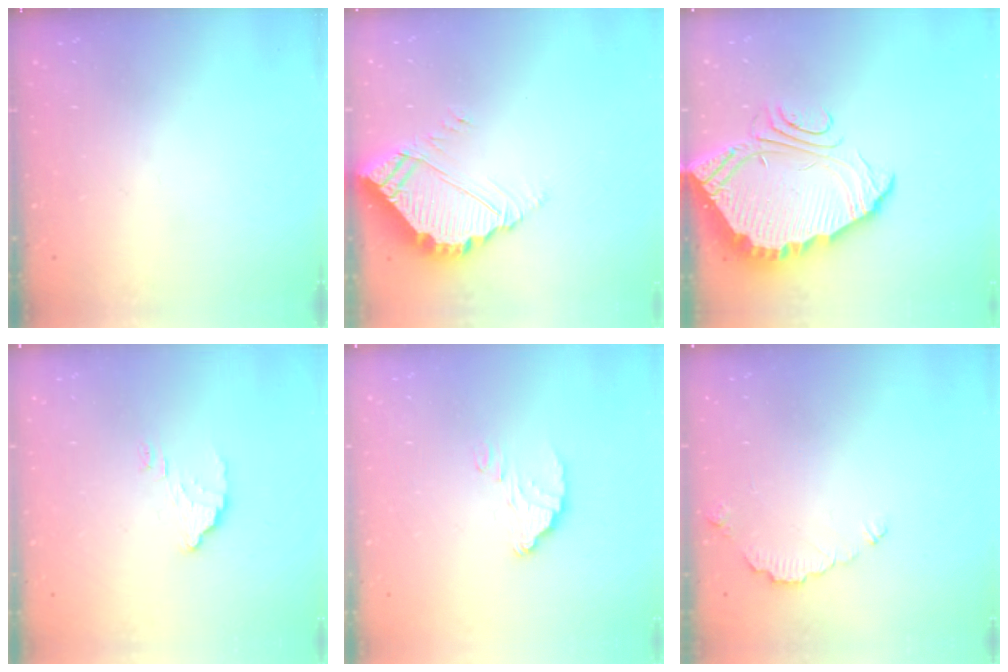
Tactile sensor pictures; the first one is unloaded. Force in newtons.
{"total": 6.7, "press": 6.7, "slide": 0.4}
{"total": 9.5, "press": 9.5, "slide": 0.8}
{"total": 2.7, "press": 2.7, "slide": 0.2}
{"total": 4.9, "press": 4.9, "slide": 0.1}
{"total": 4.1, "press": 4.1, "slide": 0.4}